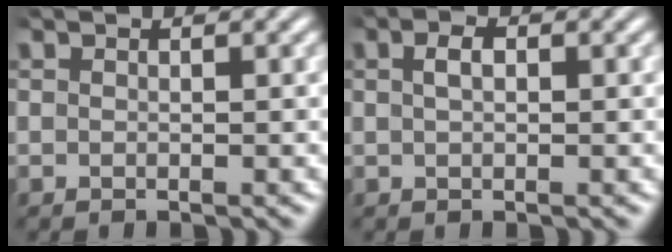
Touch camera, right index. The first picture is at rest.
{"total": 1.2, "force": [0.1, 0.4, 1.2], "torque": [-0.016, 0.001, 0.002]}